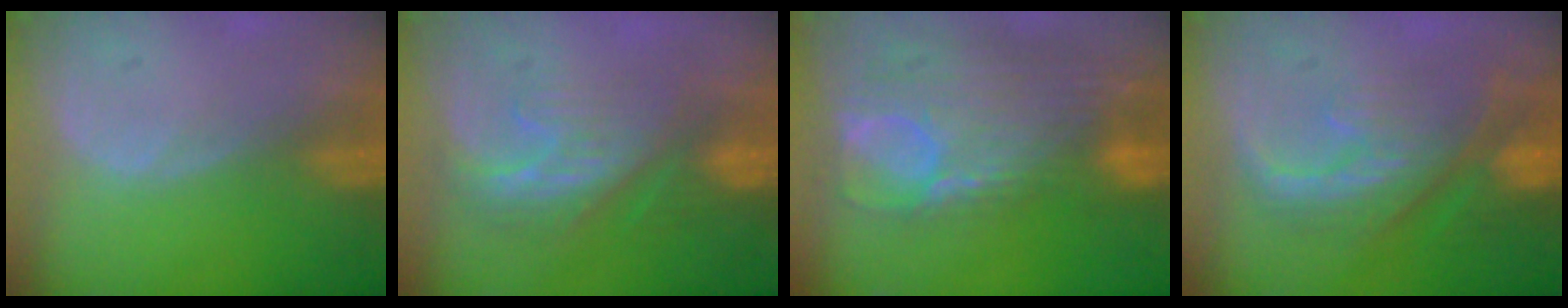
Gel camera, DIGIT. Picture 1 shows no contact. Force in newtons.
{"total": 7.7, "press": 7.5, "slide": 1.5}
{"total": 12.5, "press": 10.6, "slide": 6.7}
{"total": 10.2, "press": 8.9, "slide": 5.0}